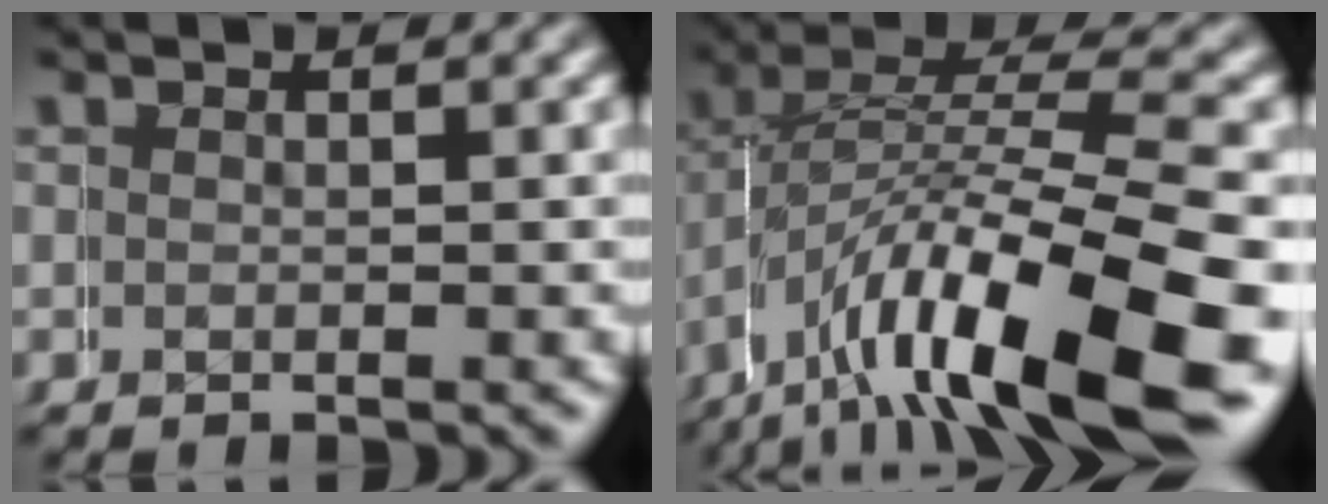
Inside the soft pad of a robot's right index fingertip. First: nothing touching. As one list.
[{"total": 11.4, "force": [-2.3, 5.5, 9.7], "torque": [-0.168, -0.020, -0.024]}]